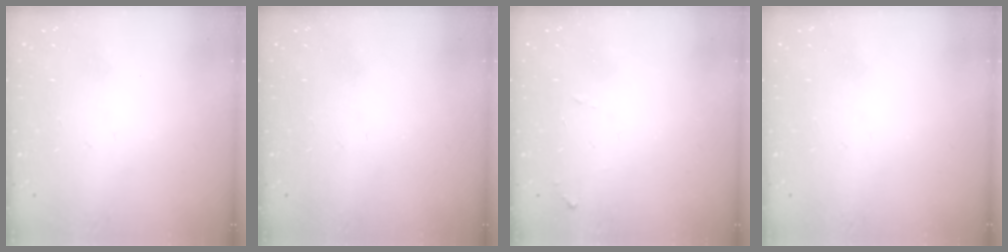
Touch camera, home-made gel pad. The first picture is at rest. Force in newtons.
{"total": 0.0}
{"total": 5.4, "press": 5.4, "slide": 0.4}
{"total": 0.0}